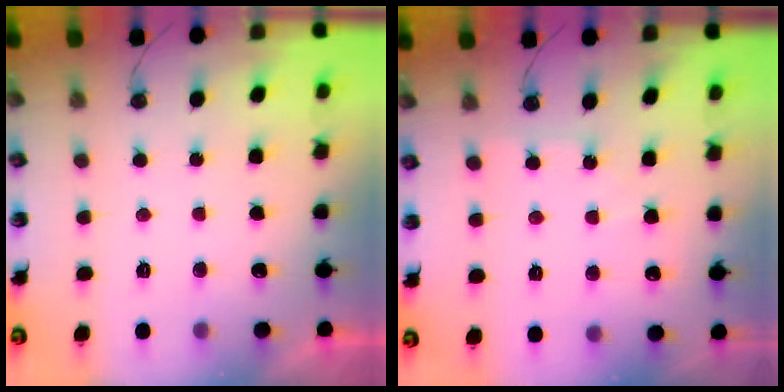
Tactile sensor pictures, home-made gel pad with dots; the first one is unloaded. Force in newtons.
{"total": 6.5, "press": 6.5, "slide": 0.9}